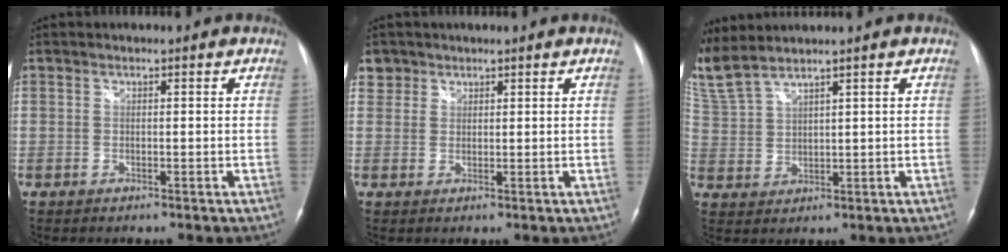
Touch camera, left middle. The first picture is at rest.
{"total": 2.5, "force": [1.6, 1.8, -0.3], "torque": [0.017, 0.006, 0.025]}
{"total": 8.5, "force": [7.5, 0.4, 4.1], "torque": [-0.114, 0.013, 0.166]}